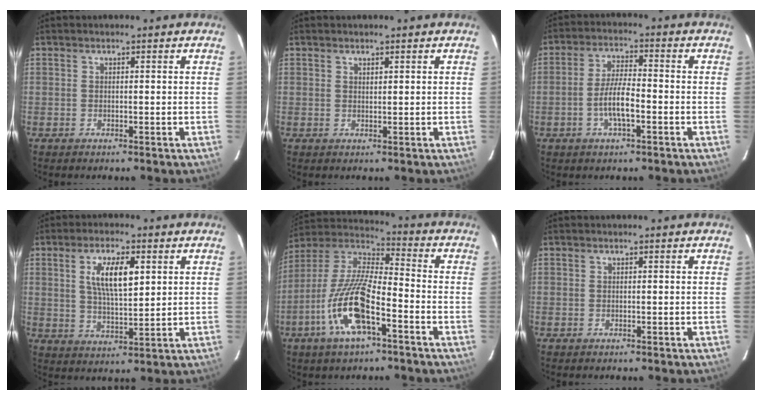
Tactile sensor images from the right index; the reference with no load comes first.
{"total": 0.8, "force": [0.7, 0.3, 0.3], "torque": [-0.005, 0.001, 0.012]}
{"total": 6.6, "force": [-2.3, 1.6, 6.0], "torque": [-0.118, 0.002, -0.043]}
{"total": 8.9, "force": [2.9, 3.1, 7.9], "torque": [-0.144, 0.004, 0.055]}
{"total": 16.2, "force": [-7.1, 4.5, 13.8], "torque": [-0.281, -0.012, -0.145]}
{"total": 0.0}